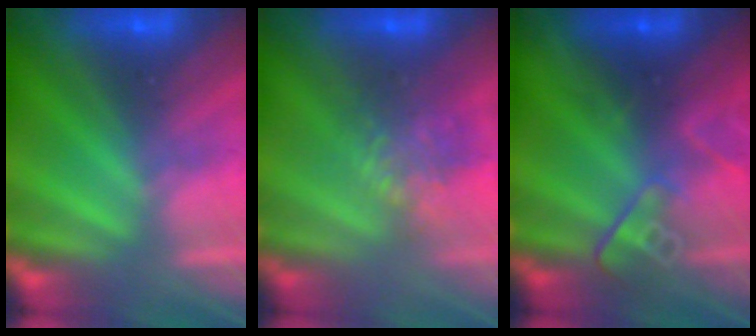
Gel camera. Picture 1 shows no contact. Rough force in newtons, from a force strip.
{"total": 4.5}
{"total": 2.5}